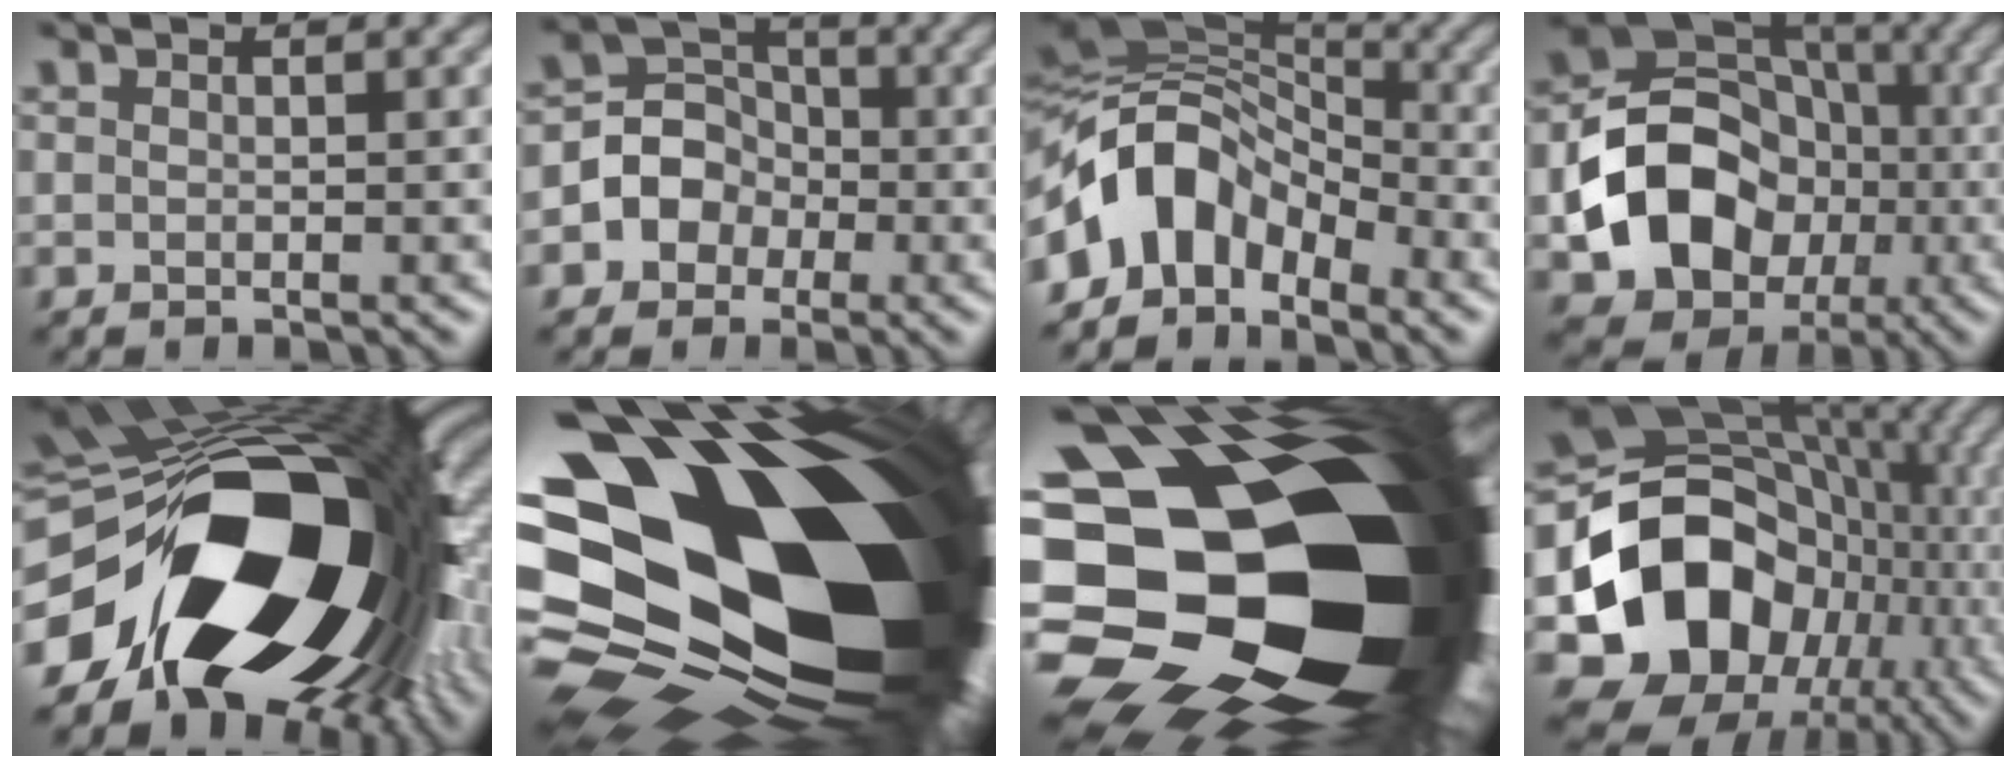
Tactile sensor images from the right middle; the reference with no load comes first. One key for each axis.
{"total": 4.7, "fx": -1.4, "fy": 4.2, "fz": 1.7, "tx": -0.004, "ty": 0.006, "tz": -0.049}
{"total": 8.5, "fx": -4.1, "fy": 5.4, "fz": 5.1, "tx": -0.083, "ty": 0.015, "tz": -0.091}
{"total": 12.0, "fx": -2.8, "fy": 9.8, "fz": 6.3, "tx": -0.099, "ty": -0.001, "tz": -0.063}
{"total": 21.2, "fx": -5.5, "fy": 12.0, "fz": 16.6, "tx": -0.307, "ty": -0.061, "tz": -0.081}
{"total": 22.6, "fx": -2.6, "fy": 14.0, "fz": 17.6, "tx": -0.283, "ty": -0.040, "tz": -0.045}
{"total": 23.8, "fx": -4.7, "fy": 15.6, "fz": 17.3, "tx": -0.293, "ty": -0.019, "tz": -0.096}
{"total": 15.0, "fx": -3.4, "fy": 12.4, "fz": 7.7, "tx": -0.128, "ty": -0.006, "tz": -0.069}